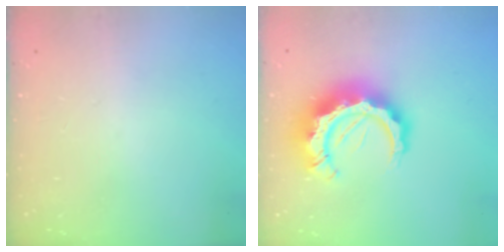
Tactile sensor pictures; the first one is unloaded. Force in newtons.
{"total": 15.4, "press": 15.4, "slide": 1.4}